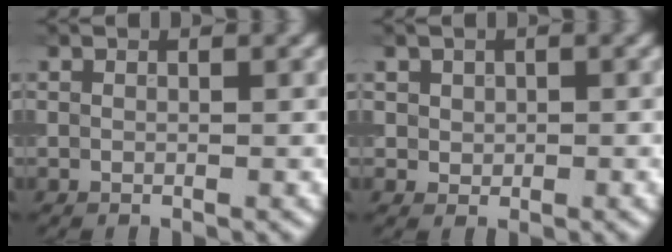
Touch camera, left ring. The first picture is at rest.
{"total": 1.3, "force": [0.5, 1.2, 0.4], "torque": [-0.004, -0.003, 0.012]}